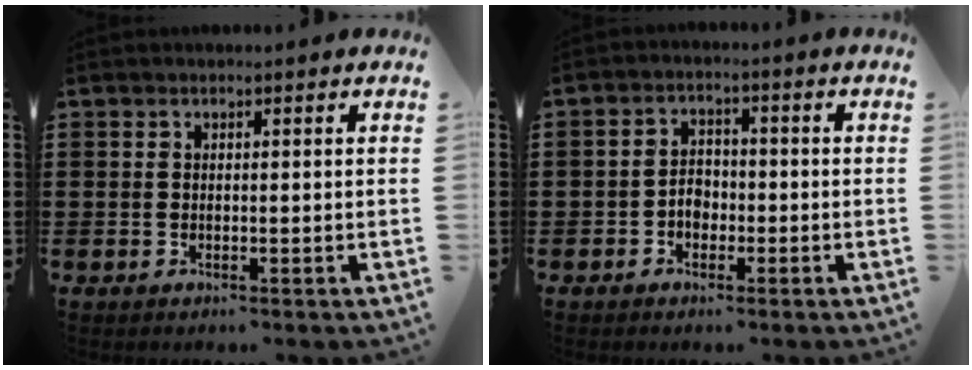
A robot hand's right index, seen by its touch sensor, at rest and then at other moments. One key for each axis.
{"total": 2.9, "fx": -1.2, "fy": 2.3, "fz": 1.4, "tx": -0.031, "ty": 0.005, "tz": -0.026}